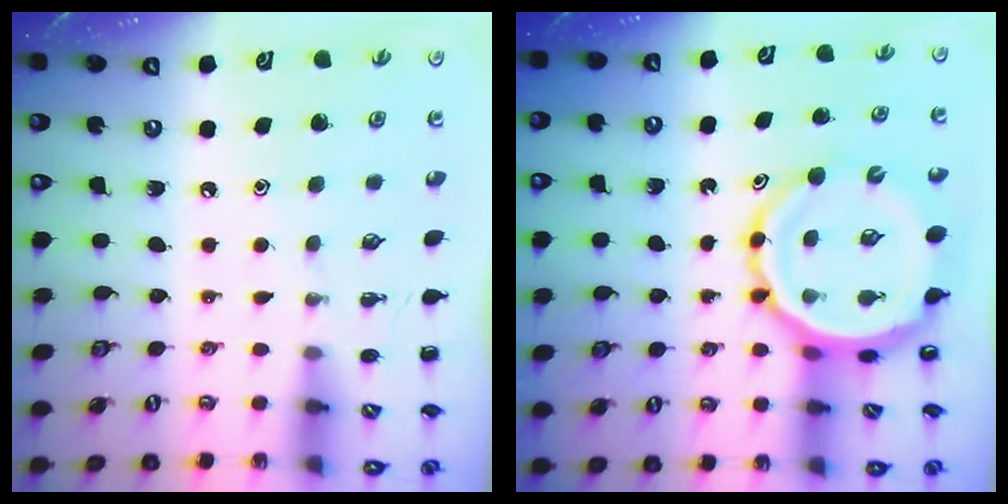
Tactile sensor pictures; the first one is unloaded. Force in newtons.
{"total": 12.2, "press": 11.7, "slide": 3.7}